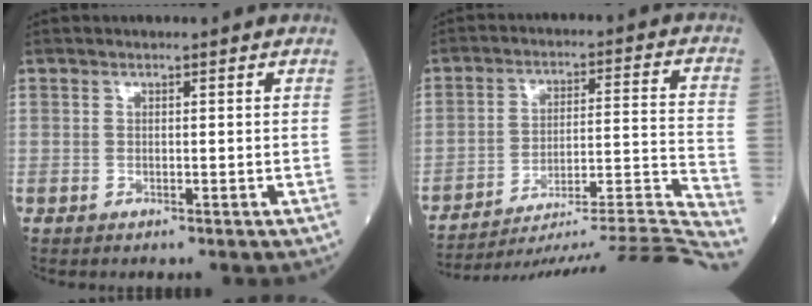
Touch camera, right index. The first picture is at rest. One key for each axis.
{"total": 29.1, "fx": -27.2, "fy": -3.0, "fz": 9.9, "tx": -0.062, "ty": -0.021, "tz": -0.369}